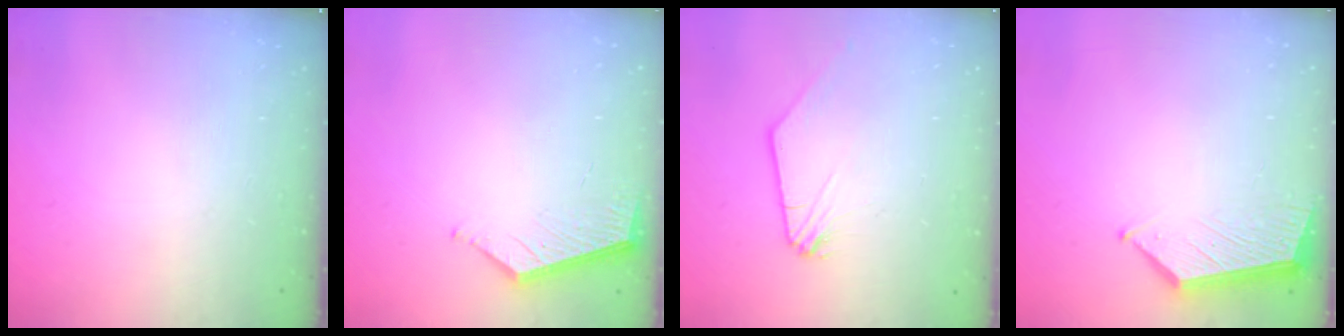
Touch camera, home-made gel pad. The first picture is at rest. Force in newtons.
{"total": 5.5, "press": 5.5, "slide": 0.3}
{"total": 0.0}
{"total": 7.0, "press": 7.0, "slide": 0.1}